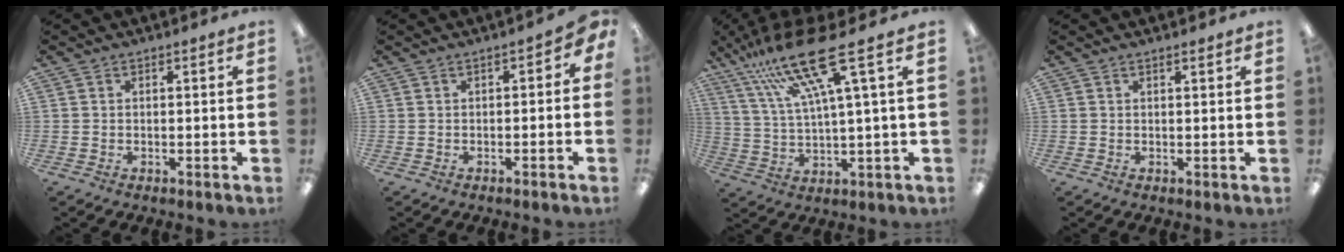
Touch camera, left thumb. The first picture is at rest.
{"total": 1.8, "force": [-1.1, 1.2, 0.7], "torque": [-0.013, 0.010, -0.023]}
{"total": 19.0, "force": [11.3, 2.7, 15.0], "torque": [-0.301, -0.052, 0.175]}
{"total": 0.7, "force": [0.7, 0.1, 0.1], "torque": [-0.004, 0.001, 0.013]}